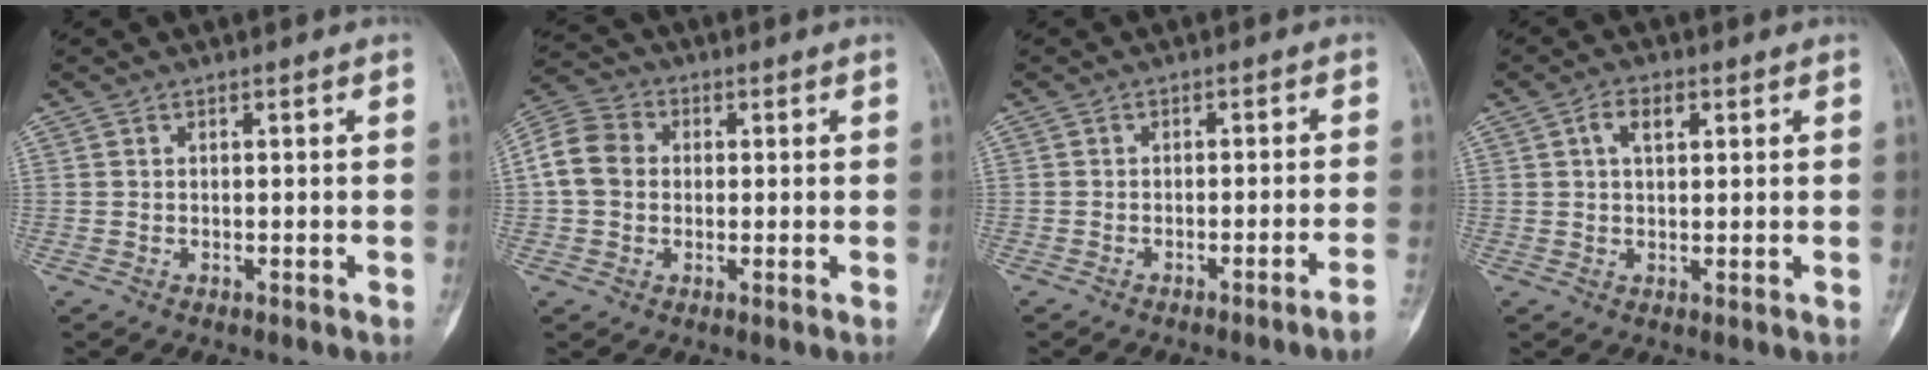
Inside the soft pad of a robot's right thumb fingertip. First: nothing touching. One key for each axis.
{"total": 8.0, "fx": 0.3, "fy": 6.6, "fz": 4.4, "tx": -0.081, "ty": 0.022, "tz": -0.005}
{"total": 4.2, "fx": -2.7, "fy": -1.1, "fz": 2.9, "tx": -0.053, "ty": 0.019, "tz": -0.035}
{"total": 4.0, "fx": 1.5, "fy": 2.2, "fz": 3.0, "tx": -0.048, "ty": 0.005, "tz": 0.024}